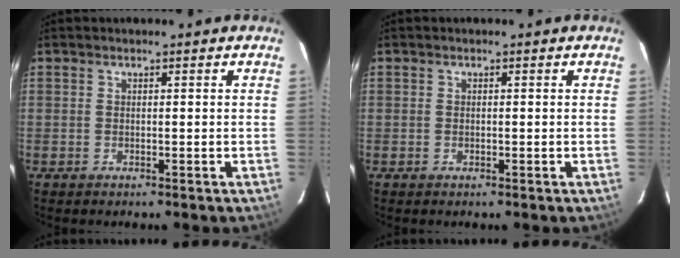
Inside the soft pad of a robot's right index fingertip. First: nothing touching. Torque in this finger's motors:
{"motor_torque": [-0.13, 0.10, -0.03, -0.01]}